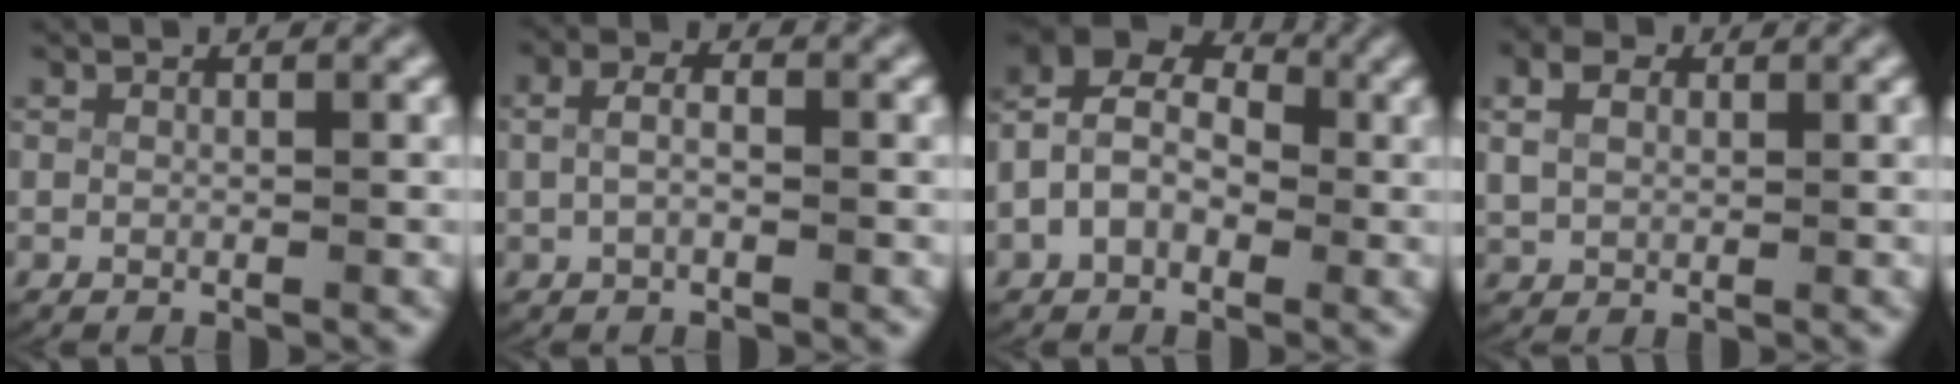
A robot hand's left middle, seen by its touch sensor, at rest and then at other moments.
{"total": 2.3, "force": [-0.1, 1.2, 1.9], "torque": [-0.041, -0.001, -0.001]}
{"total": 9.1, "force": [2.4, 7.1, 5.3], "torque": [-0.105, 0.013, 0.020]}
{"total": 3.1, "force": [1.1, 2.4, 1.6], "torque": [-0.044, -0.003, 0.028]}